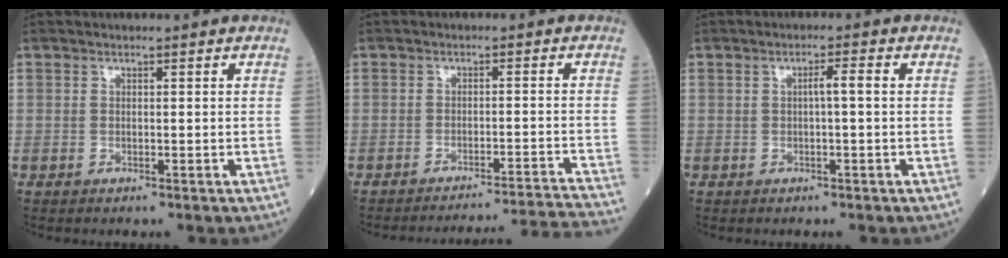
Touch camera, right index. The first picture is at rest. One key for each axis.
{"total": 14.9, "fx": -14.2, "fy": -4.0, "fz": 1.6, "tx": 0.006, "ty": -0.021, "tz": -0.179}
{"total": 2.0, "fx": 0.0, "fy": -0.1, "fz": 2.0, "tx": -0.031, "ty": 0.005, "tz": 0.000}